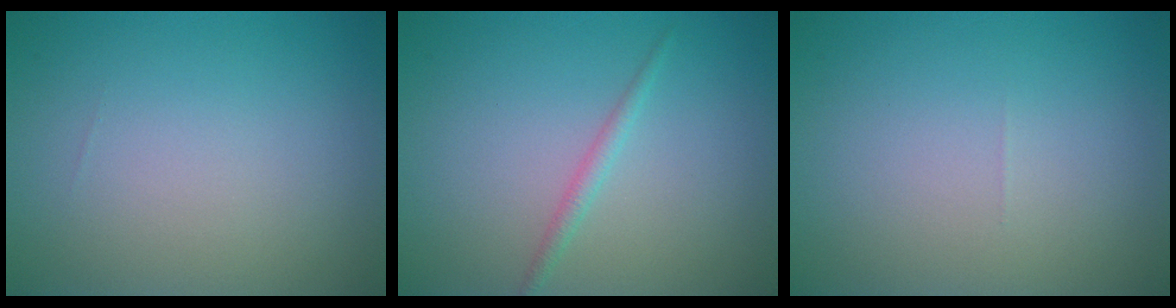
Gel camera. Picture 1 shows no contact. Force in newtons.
{"total": 1.1, "press": 1.1, "slide": 0.0}
{"total": 0.0}